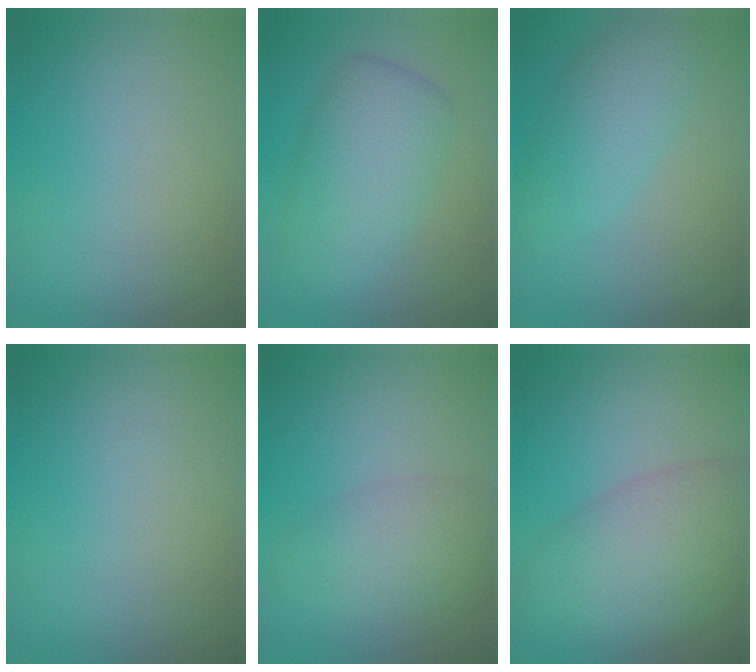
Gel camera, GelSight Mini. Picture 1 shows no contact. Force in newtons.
{"total": 5.5, "press": 5.5, "slide": 0.2}
{"total": 3.9, "press": 3.9, "slide": 0.2}
{"total": 0.0}
{"total": 3.4, "press": 3.4, "slide": 0.0}
{"total": 6.7, "press": 6.7, "slide": 0.4}